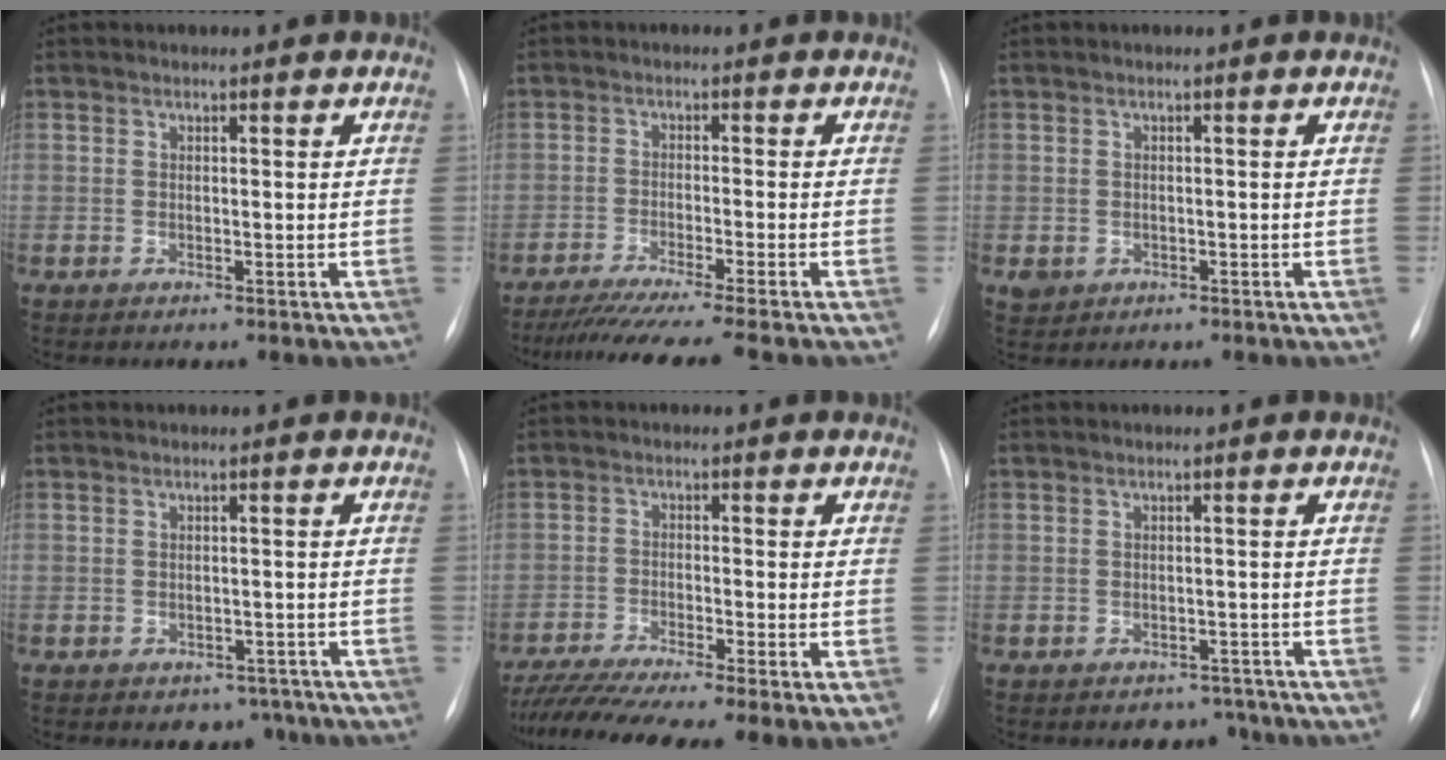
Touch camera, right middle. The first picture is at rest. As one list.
[{"total": 12.0, "force": [-10.2, -1.6, 6.1], "torque": [-0.065, -0.036, -0.155]}, {"total": 2.1, "force": [-0.7, 1.9, 0.6], "torque": [-0.010, 0.002, 0.000]}, {"total": 3.4, "force": [-2.4, 2.2, 0.7], "torque": [0.002, 0.011, -0.025]}, {"total": 11.4, "force": [-8.5, 0.8, 7.5], "torque": [-0.134, -0.021, -0.141]}, {"total": 3.0, "force": [-2.4, 1.8, 0.0], "torque": [0.005, 0.012, -0.027]}]